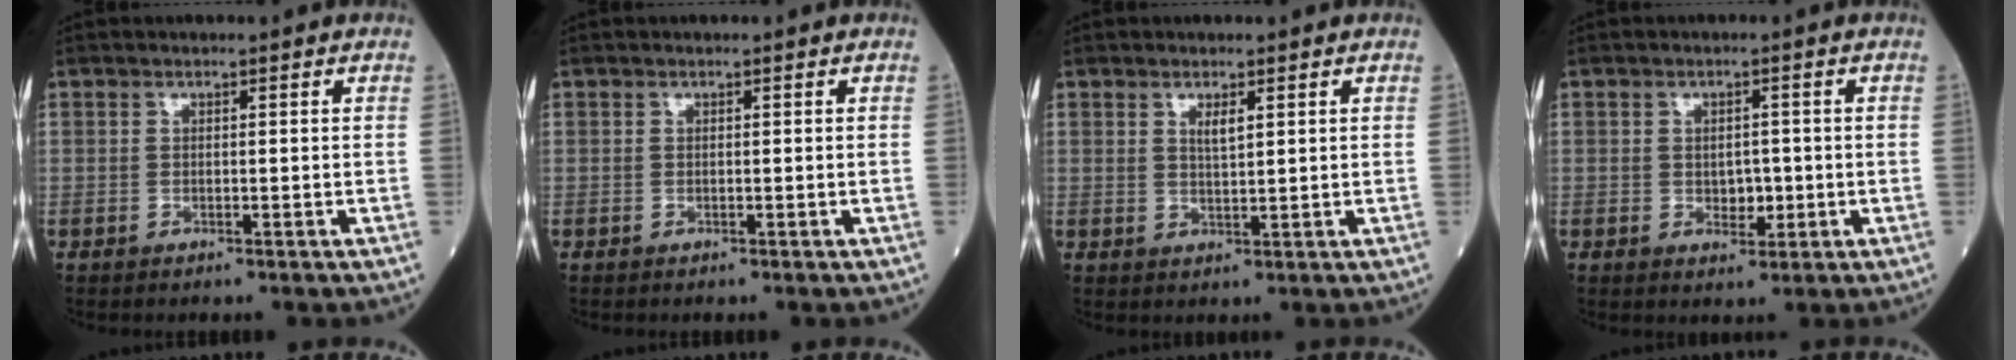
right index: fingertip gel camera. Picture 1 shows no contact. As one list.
[{"total": 0.0}, {"total": 2.0, "force": [1.0, 0.3, 1.7], "torque": [-0.034, -0.003, 0.020]}, {"total": 2.9, "force": [-0.3, 1.9, 2.2], "torque": [-0.028, 0.000, 0.000]}]